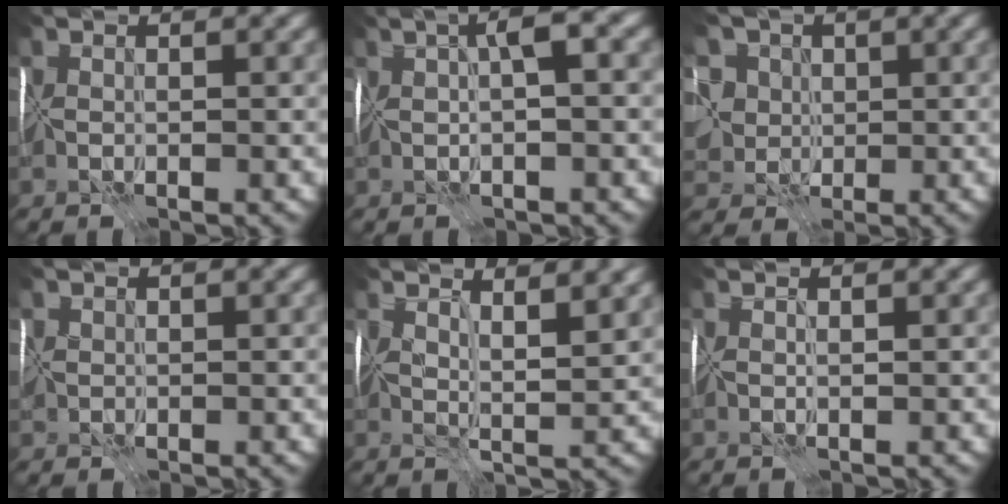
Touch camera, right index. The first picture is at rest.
{"total": 3.3, "force": [1.7, 0.0, 2.8], "torque": [-0.046, 0.022, 0.027]}
{"total": 4.7, "force": [2.2, 4.1, 0.6], "torque": [-0.010, 0.023, 0.018]}
{"total": 1.0, "force": [0.7, 0.4, -0.6], "torque": [0.013, 0.002, 0.014]}
{"total": 5.2, "force": [4.2, 1.0, 2.9], "torque": [-0.016, 0.010, 0.068]}
{"total": 1.4, "force": [0.5, -0.9, -0.9], "torque": [0.021, 0.001, 0.012]}